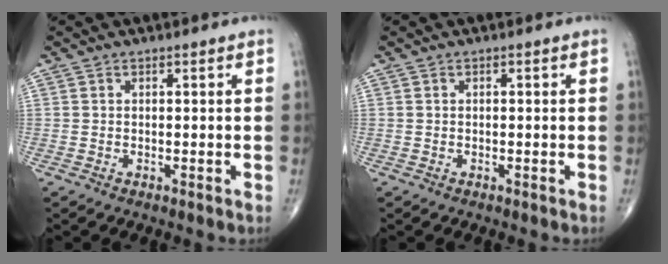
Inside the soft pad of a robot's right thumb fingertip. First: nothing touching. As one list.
[{"total": 0.0}]